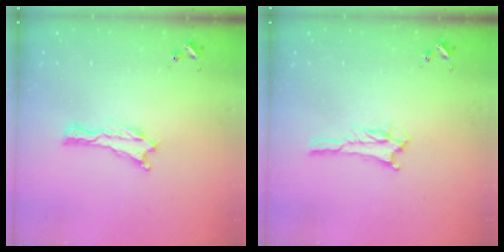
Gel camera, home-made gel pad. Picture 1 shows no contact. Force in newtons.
{"total": 2.8, "press": 2.8, "slide": 0.3}